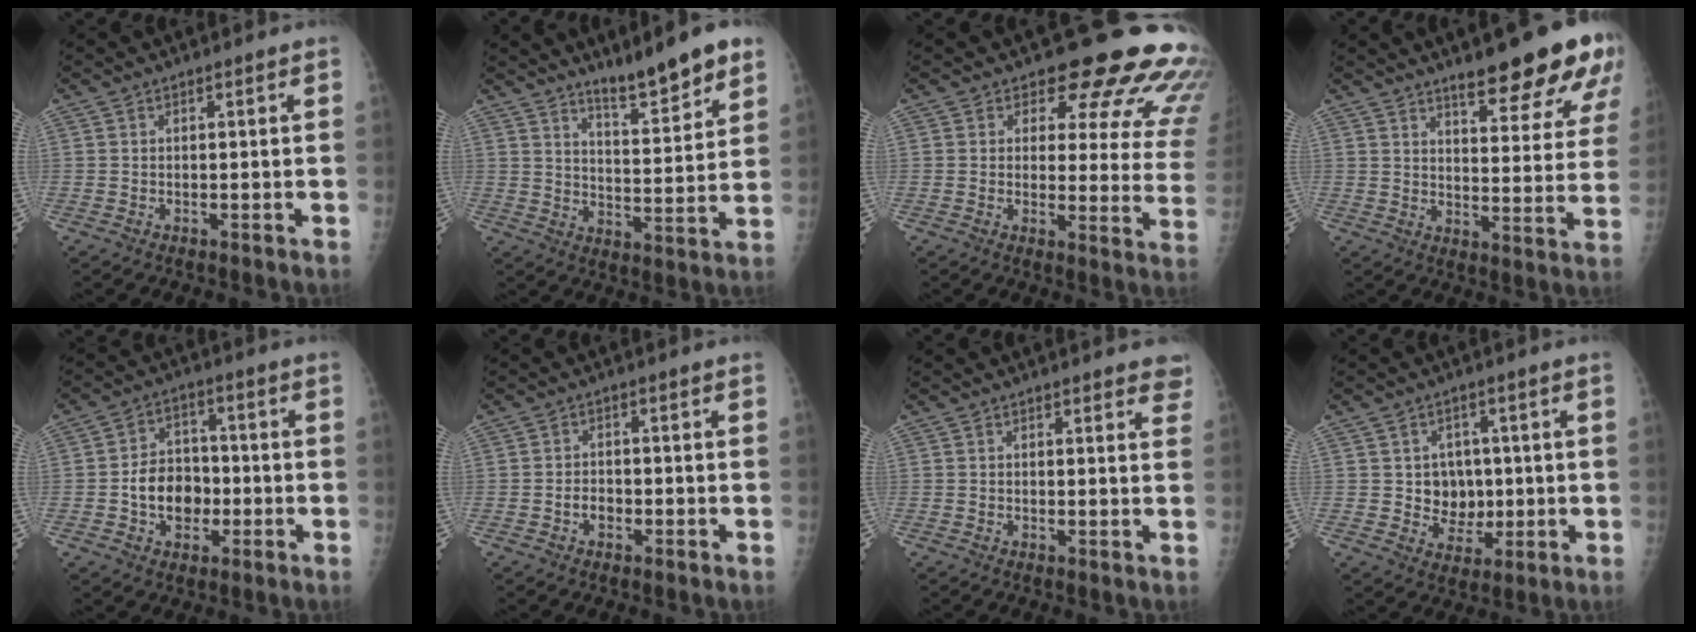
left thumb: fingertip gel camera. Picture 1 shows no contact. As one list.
[{"total": 11.2, "force": [8.4, 1.7, 7.2], "torque": [-0.096, -0.058, 0.138]}, {"total": 17.3, "force": [14.4, 6.5, 7.0], "torque": [-0.030, -0.106, 0.146]}, {"total": 17.2, "force": [12.0, 4.0, 11.6], "torque": [-0.117, -0.072, 0.161]}, {"total": 9.1, "force": [-1.9, 7.1, 5.3], "torque": [-0.054, 0.023, -0.036]}, {"total": 2.2, "force": [-1.0, 1.6, 1.1], "torque": [-0.010, 0.009, -0.018]}, {"total": 3.7, "force": [3.0, 1.2, 1.7], "torque": [0.004, -0.009, 0.025]}, {"total": 6.8, "force": [0.3, 6.0, 3.1], "torque": [-0.007, 0.001, 0.012]}]